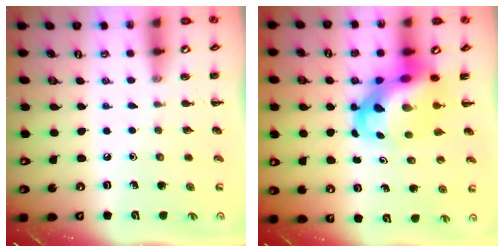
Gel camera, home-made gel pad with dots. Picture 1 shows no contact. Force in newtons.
{"total": 7.9, "press": 7.6, "slide": 2.3}